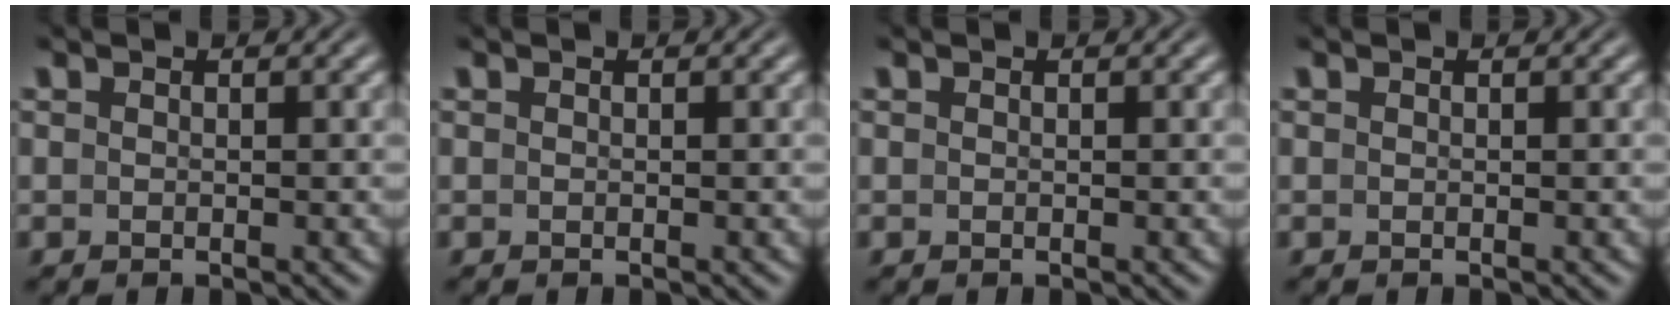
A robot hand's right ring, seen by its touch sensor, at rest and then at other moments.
{"total": 0.0}
{"total": 0.0}
{"total": 0.0}